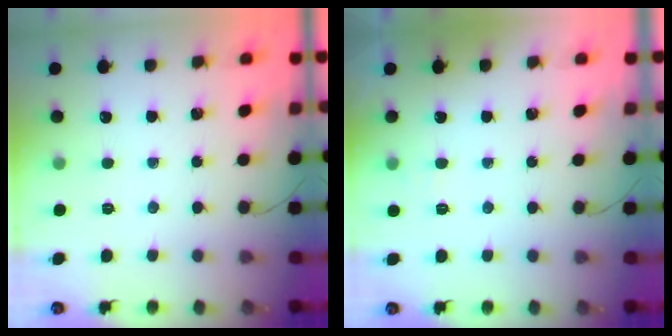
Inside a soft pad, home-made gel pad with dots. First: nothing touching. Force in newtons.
{"total": 2.6, "press": 2.1, "slide": 1.5}